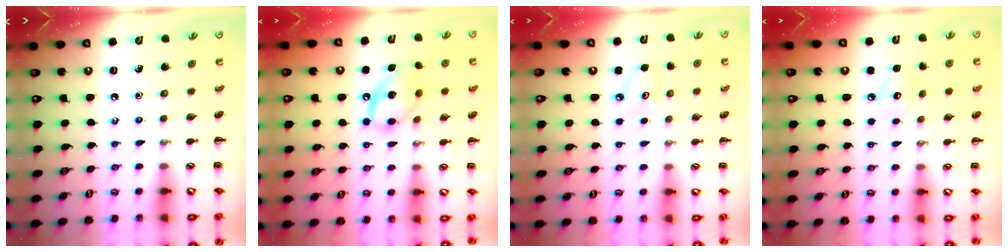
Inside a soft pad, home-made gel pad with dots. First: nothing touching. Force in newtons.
{"total": 13.2, "press": 13.1, "slide": 1.9}
{"total": 6.7, "press": 6.5, "slide": 1.8}
{"total": 4.4, "press": 4.3, "slide": 0.8}